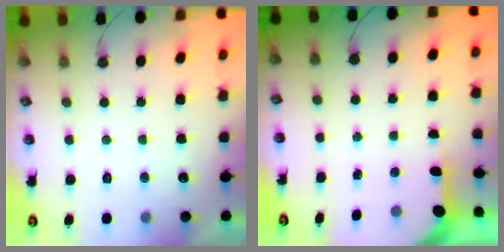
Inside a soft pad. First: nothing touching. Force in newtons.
{"total": 3.4, "press": 3.4, "slide": 0.4}